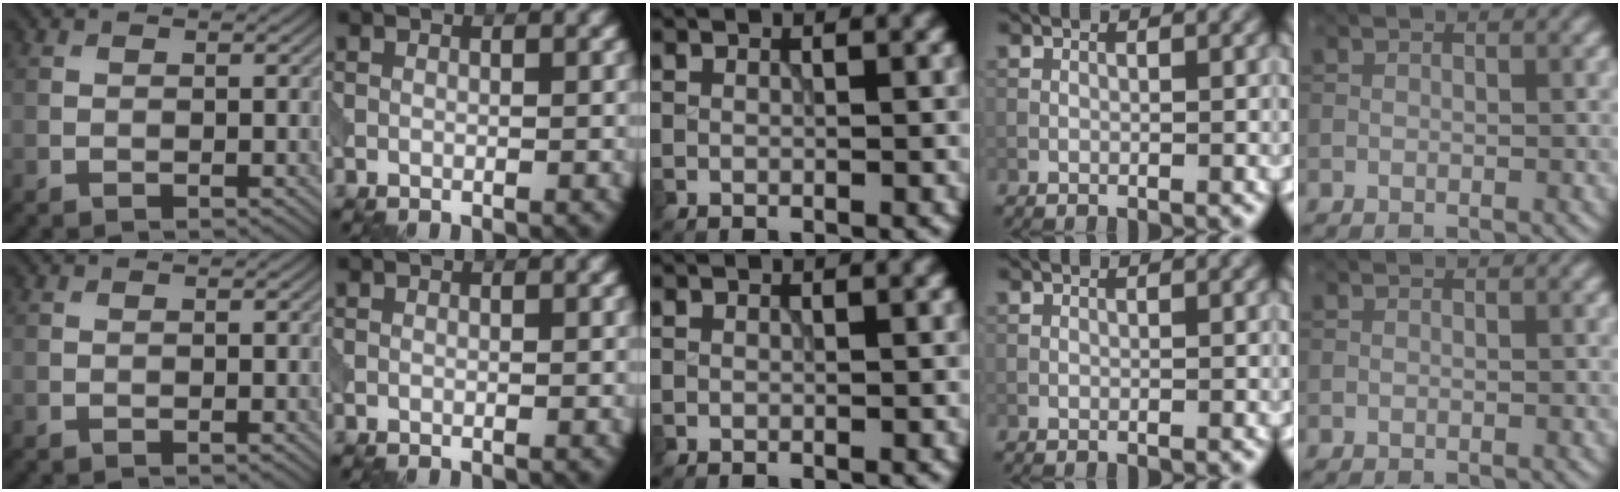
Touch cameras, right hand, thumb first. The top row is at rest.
{}